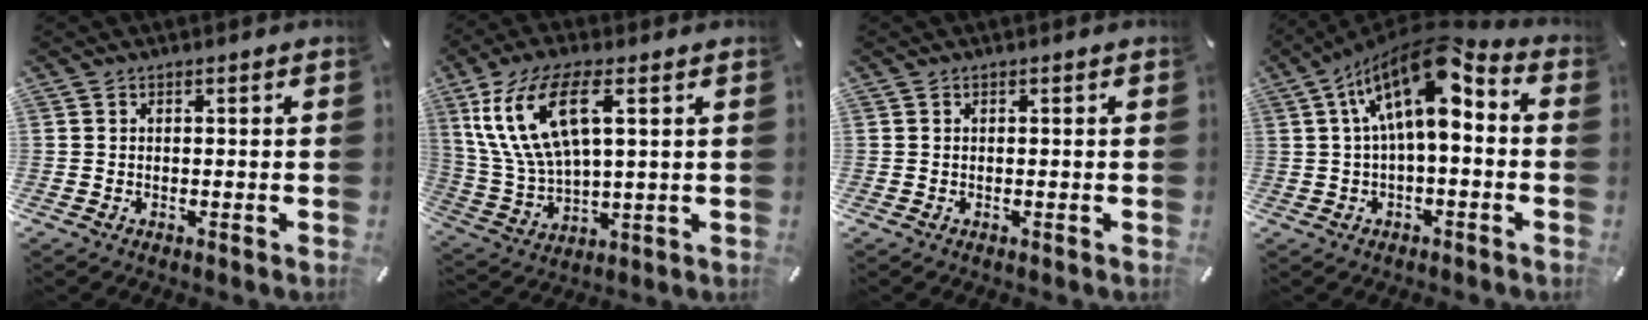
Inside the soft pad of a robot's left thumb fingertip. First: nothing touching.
{"total": 15.8, "force": [6.6, 6.7, 12.7], "torque": [-0.293, -0.004, 0.113]}
{"total": 0.0}
{"total": 15.7, "force": [4.6, 7.0, 13.3], "torque": [-0.235, -0.024, 0.073]}